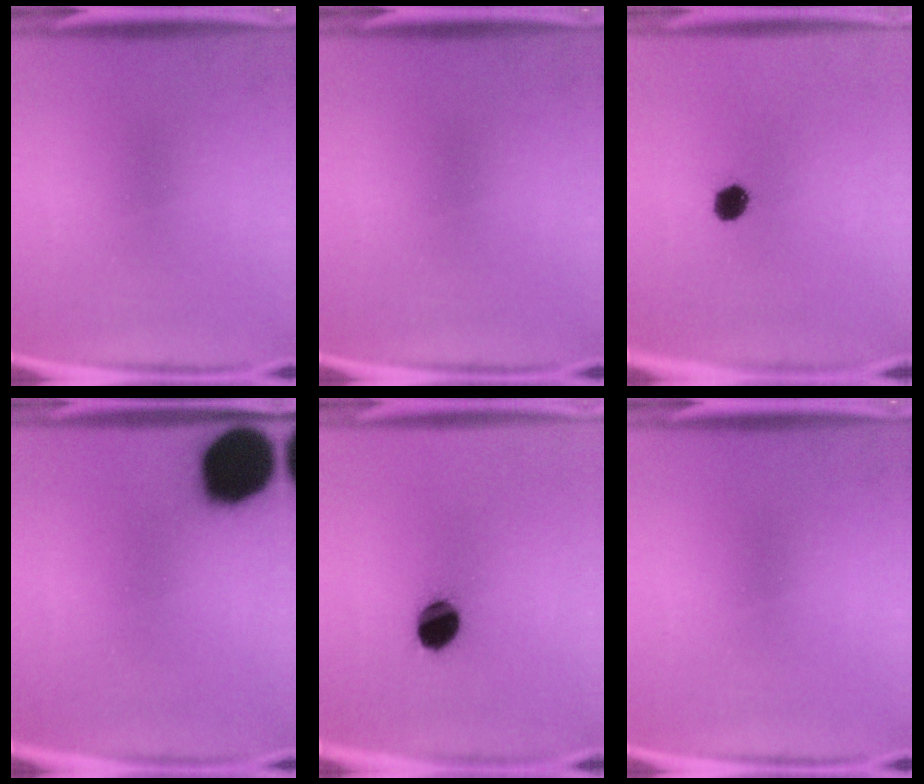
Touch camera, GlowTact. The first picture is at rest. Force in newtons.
{"total": 0.0}
{"total": 4.3}
{"total": 17.9}
{"total": 9.3}
{"total": 0.0}